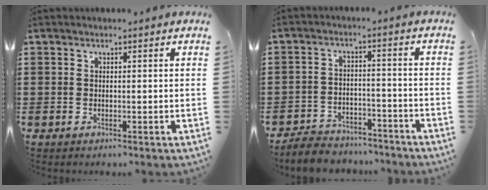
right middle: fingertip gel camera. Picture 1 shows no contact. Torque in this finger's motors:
{"motor_torque": [0.22, -0.21, 0.22, 0.06]}